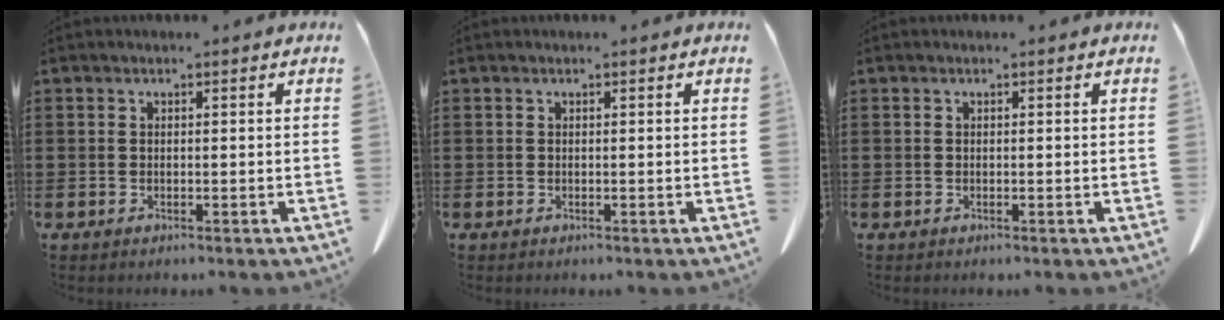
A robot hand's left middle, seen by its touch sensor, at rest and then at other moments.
{"total": 0.0}
{"total": 0.0}